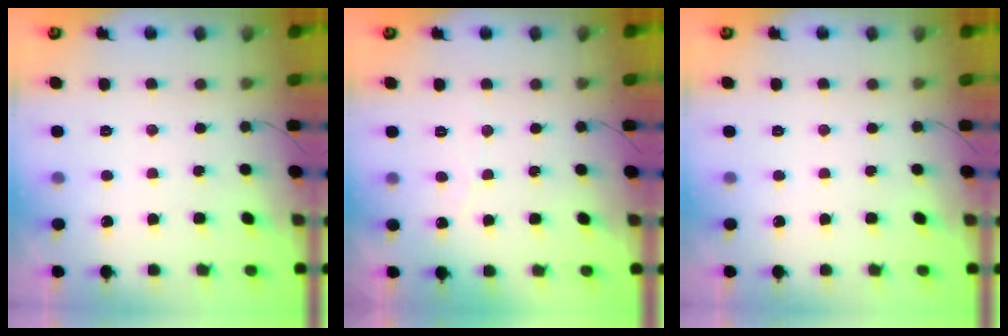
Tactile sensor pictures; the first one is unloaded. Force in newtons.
{"total": 1.9, "press": 1.9, "slide": 0.2}
{"total": 0.0}